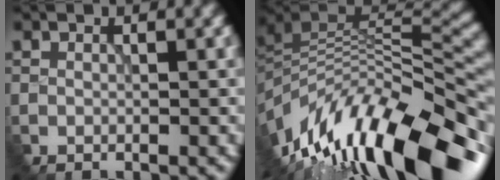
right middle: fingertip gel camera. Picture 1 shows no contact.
{"total": 14.0, "force": [-5.9, 6.0, 11.2], "torque": [-0.197, 0.014, -0.094]}